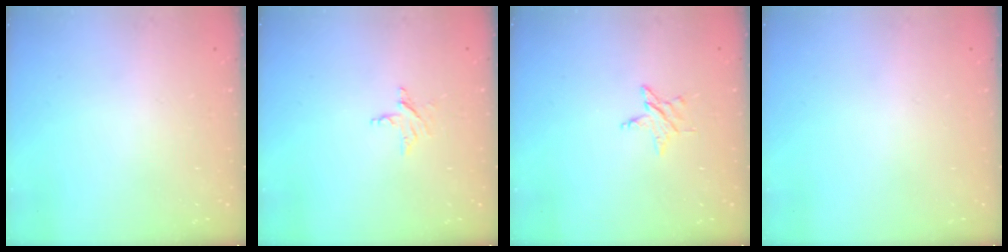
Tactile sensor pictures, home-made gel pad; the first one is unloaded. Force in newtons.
{"total": 3.7, "press": 3.7, "slide": 0.2}
{"total": 2.8, "press": 2.7, "slide": 0.3}
{"total": 0.0}